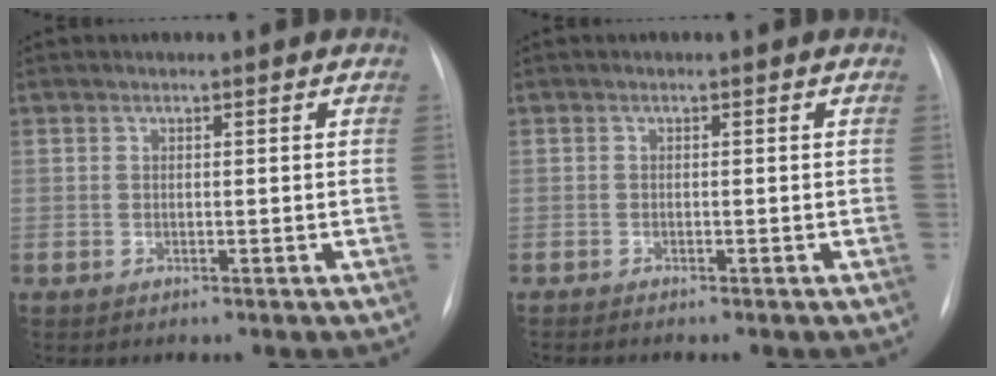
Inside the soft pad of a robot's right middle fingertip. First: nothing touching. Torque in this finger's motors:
{"motor_torque": [0.59, -0.76, 0.00, 0.01]}